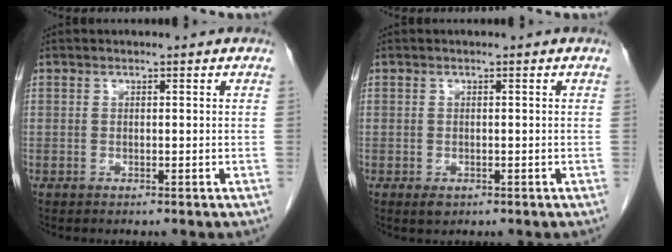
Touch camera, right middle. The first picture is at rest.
{"total": 1.1, "force": [-0.5, 0.7, 0.7], "torque": [-0.009, 0.000, -0.002]}